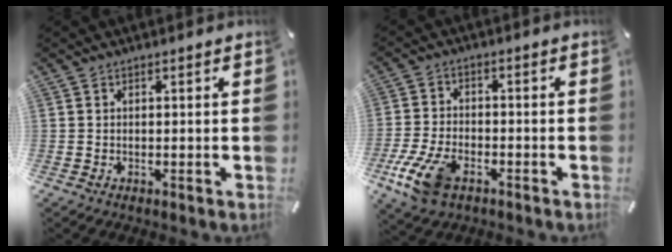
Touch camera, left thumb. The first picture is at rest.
{"total": 10.3, "force": [-5.1, 5.8, 6.8], "torque": [-0.152, 0.012, -0.093]}